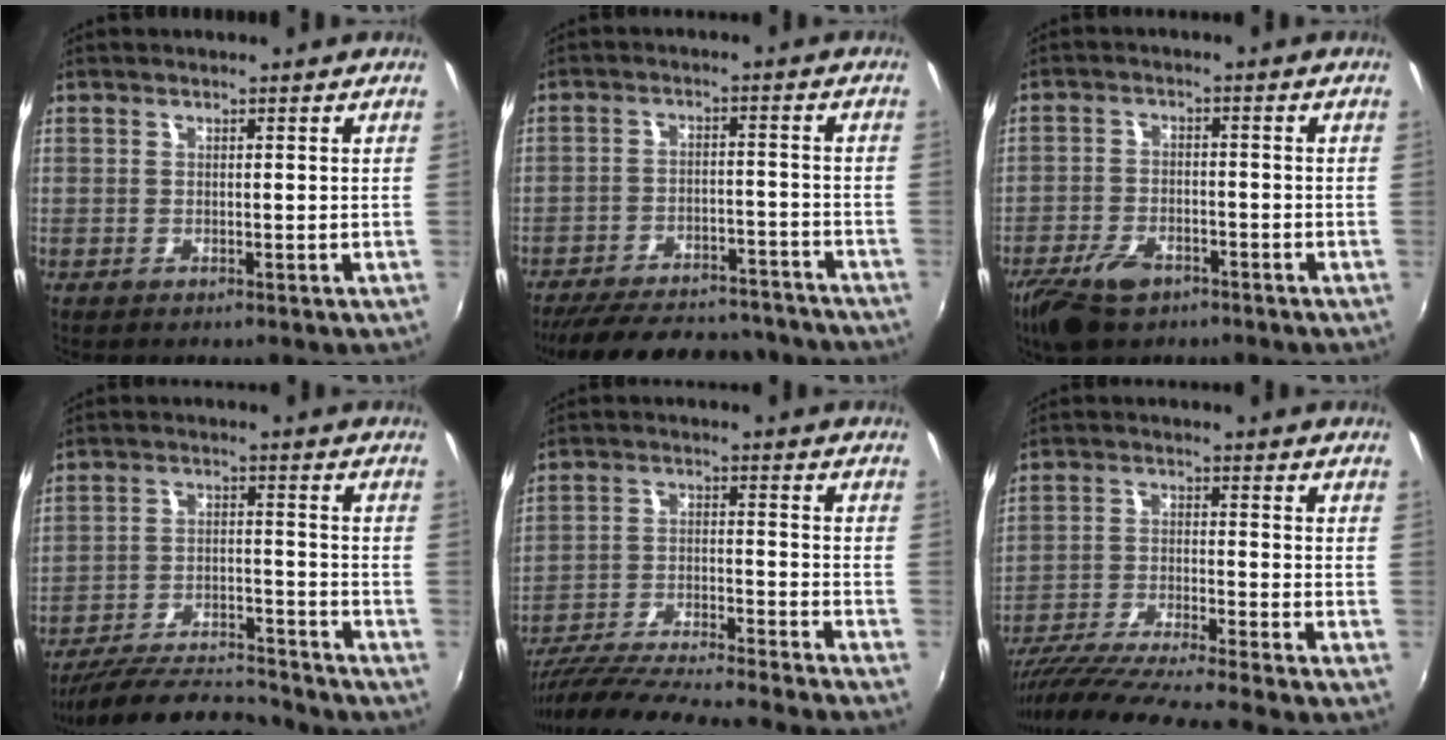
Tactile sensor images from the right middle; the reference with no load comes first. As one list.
[{"total": 23.6, "force": [-20.5, 7.4, 9.2], "torque": [-0.186, 0.012, -0.266]}, {"total": 9.0, "force": [-6.0, 4.5, 4.9], "torque": [-0.126, -0.013, -0.109]}, {"total": 17.1, "force": [-15.5, 3.7, 6.3], "torque": [-0.133, -0.006, -0.233]}, {"total": 23.9, "force": [-21.4, -0.5, 10.8], "torque": [-0.191, -0.051, -0.331]}, {"total": 16.9, "force": [-14.7, -1.7, 8.3], "torque": [-0.160, -0.045, -0.249]}]